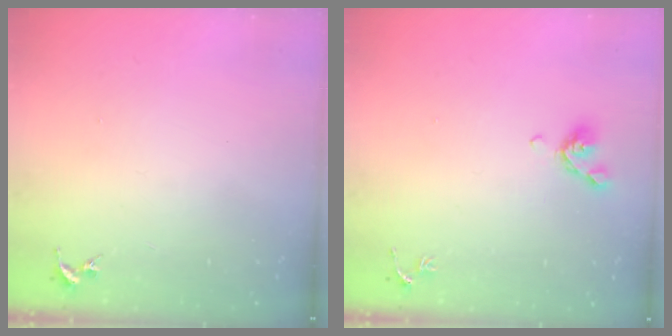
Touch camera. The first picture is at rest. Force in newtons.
{"total": 6.5, "press": 6.4, "slide": 1.3}